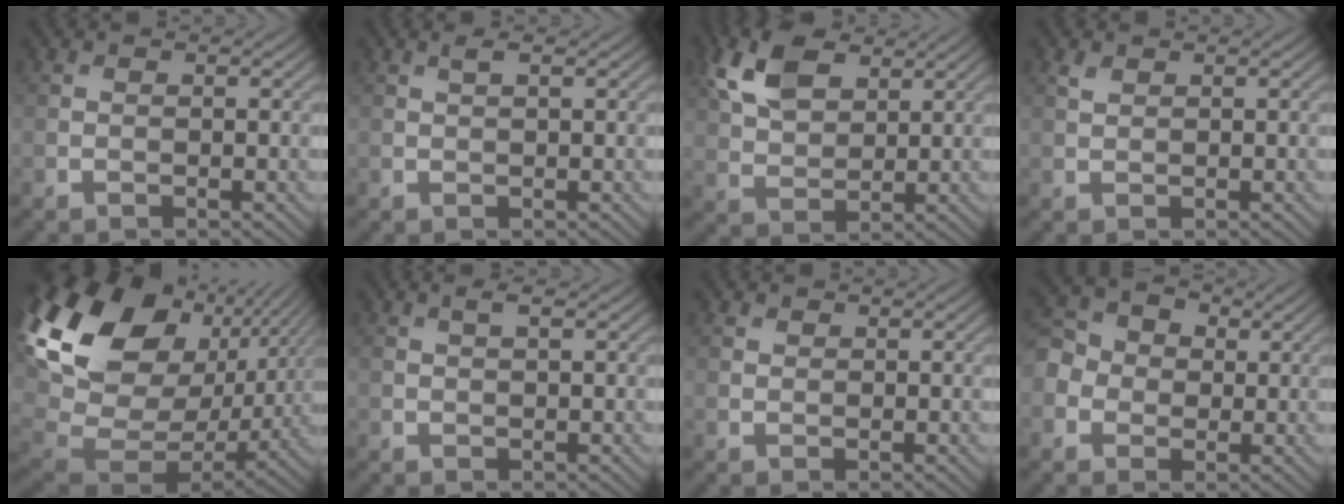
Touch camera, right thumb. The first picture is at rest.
{"total": 1.3, "force": [0.7, 0.2, 1.1], "torque": [-0.025, 0.005, 0.014]}
{"total": 8.9, "force": [4.5, 5.0, 5.9], "torque": [-0.148, 0.011, 0.089]}
{"total": 1.0, "force": [0.7, 0.4, 0.6], "torque": [-0.019, 0.002, 0.018]}
{"total": 21.2, "force": [7.3, 14.0, 14.0], "torque": [-0.307, 0.017, 0.148]}
{"total": 1.5, "force": [0.7, 0.3, 1.2], "torque": [-0.027, 0.004, 0.014]}
{"total": 0.7, "force": [0.6, 0.4, 0.1], "torque": [-0.001, 0.000, 0.011]}
{"total": 5.4, "force": [-0.2, 4.8, 2.4], "torque": [-0.064, 0.008, -0.015]}